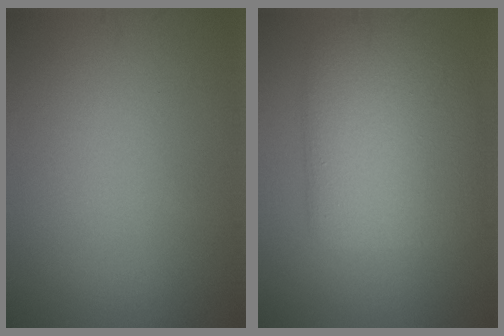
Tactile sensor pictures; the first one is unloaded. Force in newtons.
{"total": 8.1, "press": 8.1, "slide": 0.8}